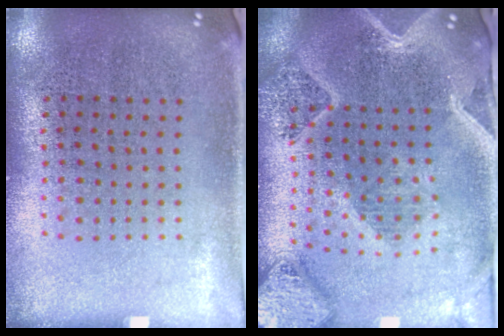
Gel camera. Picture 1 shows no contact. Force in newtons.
{"total": 3.2, "press": 2.7, "slide": 1.6}